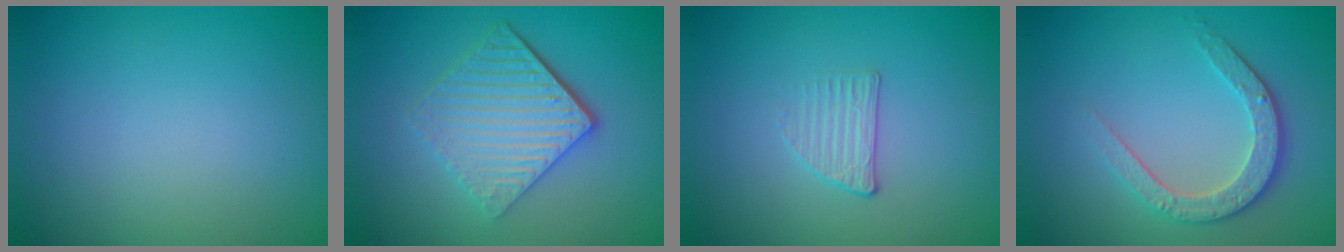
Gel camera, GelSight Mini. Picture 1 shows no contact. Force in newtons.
{"total": 5.7, "press": 4.0, "slide": 4.0}
{"total": 1.3, "press": 0.8, "slide": 1.0}
{"total": 3.4, "press": 2.9, "slide": 1.8}